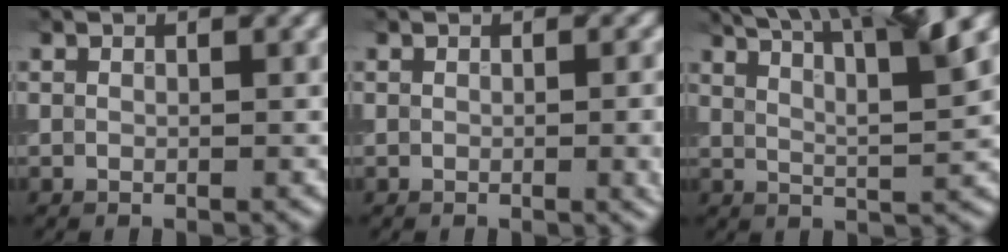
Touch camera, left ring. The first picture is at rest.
{"total": 3.2, "force": [-0.3, 1.1, 3.0], "torque": [-0.024, 0.005, -0.007]}
{"total": 9.5, "force": [6.5, 2.1, 6.6], "torque": [-0.081, 0.031, 0.059]}